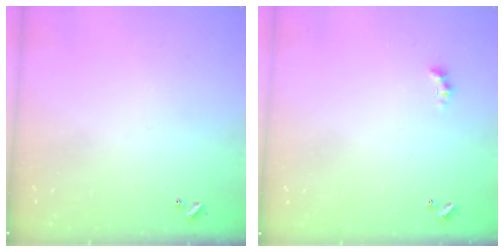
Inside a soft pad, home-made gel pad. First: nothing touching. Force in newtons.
{"total": 1.1, "press": 1.1, "slide": 0.4}